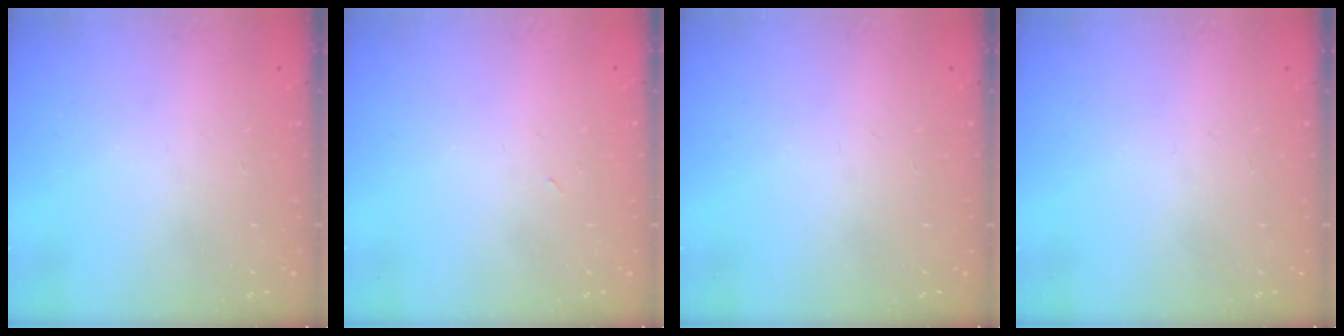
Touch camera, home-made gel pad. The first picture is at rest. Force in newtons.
{"total": 2.9, "press": 2.9, "slide": 0.7}
{"total": 0.0}
{"total": 0.0}